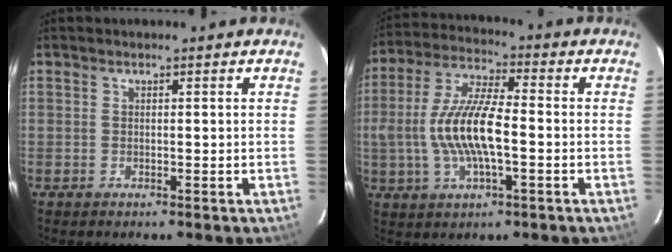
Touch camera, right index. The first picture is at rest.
{"total": 13.1, "force": [-2.0, 4.1, 12.3], "torque": [-0.251, 0.003, -0.038]}